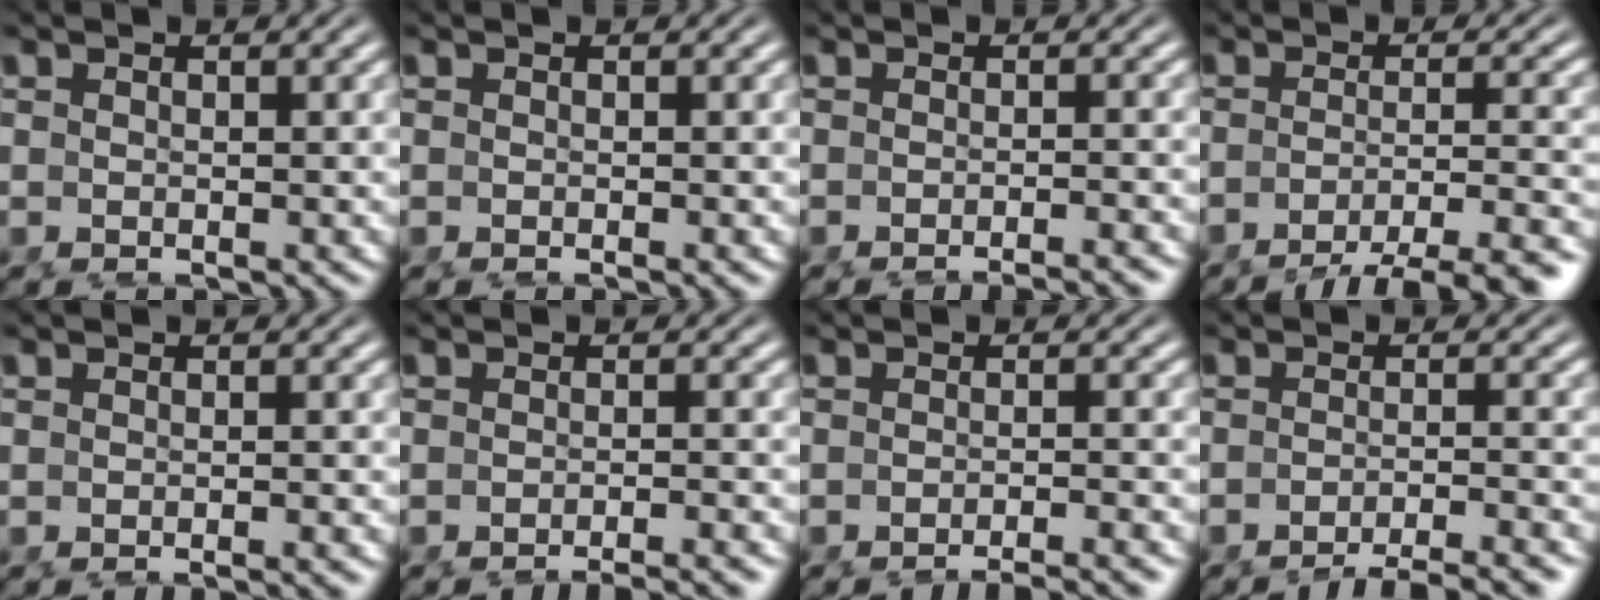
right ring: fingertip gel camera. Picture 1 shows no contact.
{"total": 0.6, "force": [-0.5, -0.2, 0.3], "torque": [-0.001, 0.004, -0.008]}
{"total": 4.3, "force": [-4.0, 0.0, 1.4], "torque": [-0.009, -0.002, -0.060]}
{"total": 9.4, "force": [-7.7, 2.4, 4.8], "torque": [-0.060, -0.025, -0.107]}
{"total": 1.4, "force": [-1.2, -0.3, 0.6], "torque": [-0.006, 0.003, -0.019]}
{"total": 5.5, "force": [-5.2, 0.4, 1.8], "torque": [-0.011, -0.005, -0.076]}
{"total": 6.1, "force": [-5.7, 0.4, 1.9], "torque": [-0.011, -0.006, -0.085]}
{"total": 8.1, "force": [-7.3, 1.3, 3.1], "torque": [-0.027, -0.014, -0.107]}